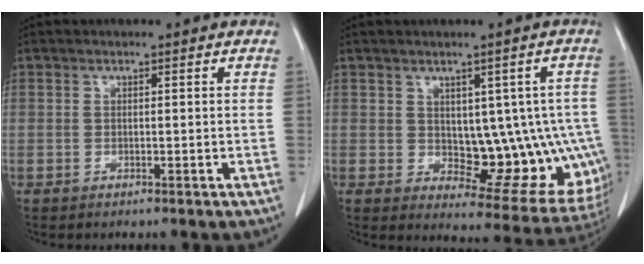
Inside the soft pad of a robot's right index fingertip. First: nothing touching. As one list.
[{"total": 13.3, "force": [-0.5, 7.2, 11.2], "torque": [-0.110, 0.009, 0.014]}]